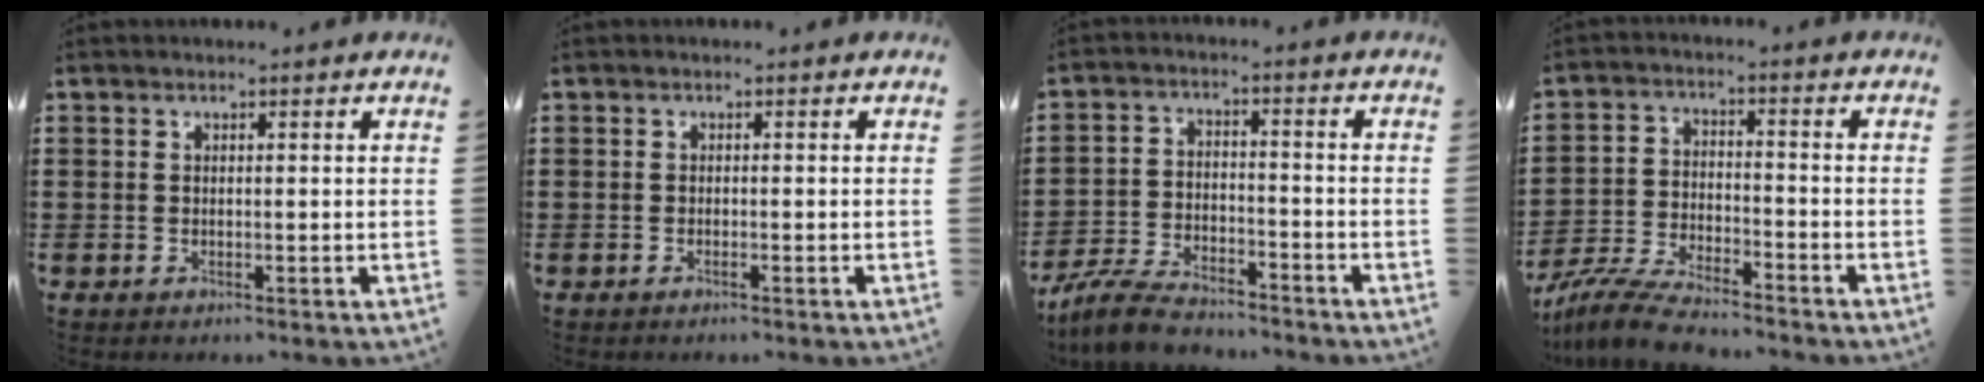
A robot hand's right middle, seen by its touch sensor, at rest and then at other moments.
{"total": 0.6, "force": [-0.3, -0.1, 0.5], "torque": [-0.010, -0.004, -0.005]}
{"total": 6.9, "force": [-6.3, 1.5, 2.4], "torque": [-0.053, 0.010, -0.123]}
{"total": 7.5, "force": [-6.9, 1.1, 2.8], "torque": [-0.064, 0.005, -0.134]}